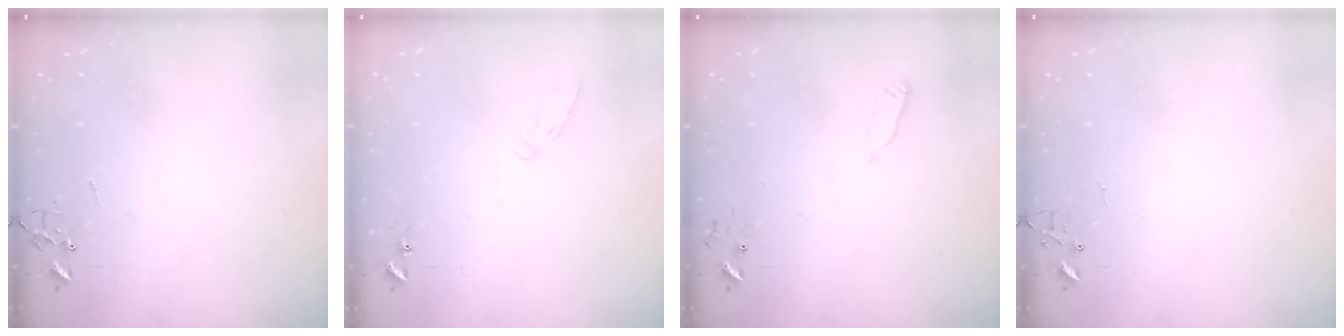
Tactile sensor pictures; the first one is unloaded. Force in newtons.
{"total": 6.7, "press": 6.7, "slide": 0.7}
{"total": 2.4, "press": 2.3, "slide": 0.4}
{"total": 4.2, "press": 4.2, "slide": 0.4}